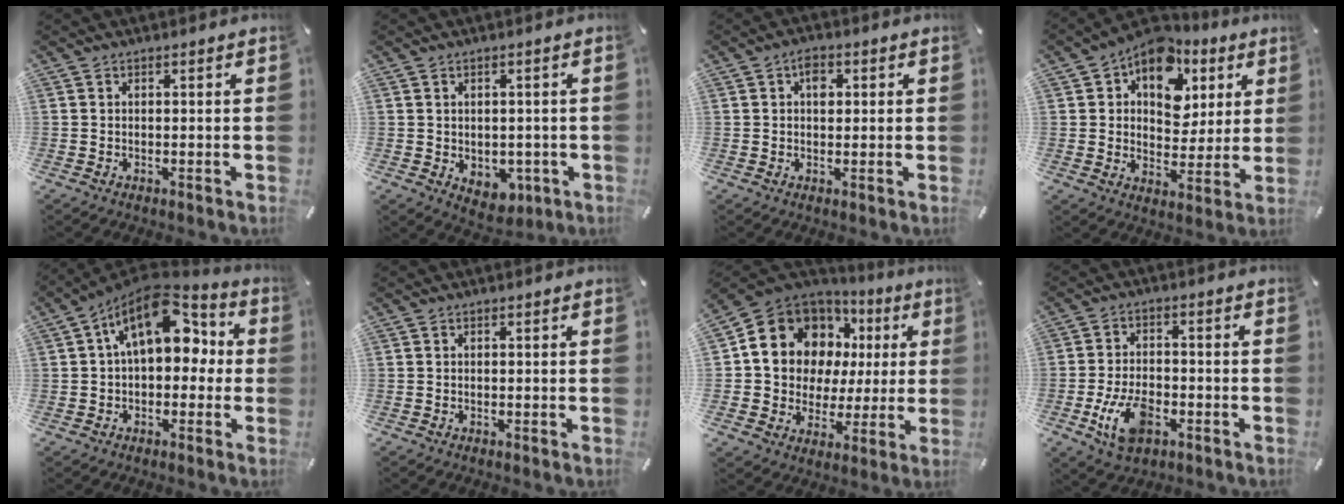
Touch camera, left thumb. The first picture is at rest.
{"total": 4.0, "force": [-0.6, 3.5, 2.0], "torque": [-0.010, -0.003, -0.010]}
{"total": 3.4, "force": [0.8, 2.3, 2.4], "torque": [-0.026, -0.001, 0.007]}
{"total": 12.5, "force": [6.5, 9.1, 5.8], "torque": [-0.093, -0.042, 0.118]}
{"total": 16.7, "force": [6.5, 9.9, 11.7], "torque": [-0.182, -0.029, 0.115]}
{"total": 0.0}
{"total": 13.7, "force": [5.0, 11.8, 4.7], "torque": [-0.088, -0.036, 0.099]}
{"total": 10.2, "force": [-4.0, 6.1, 7.2], "torque": [-0.146, 0.006, -0.071]}